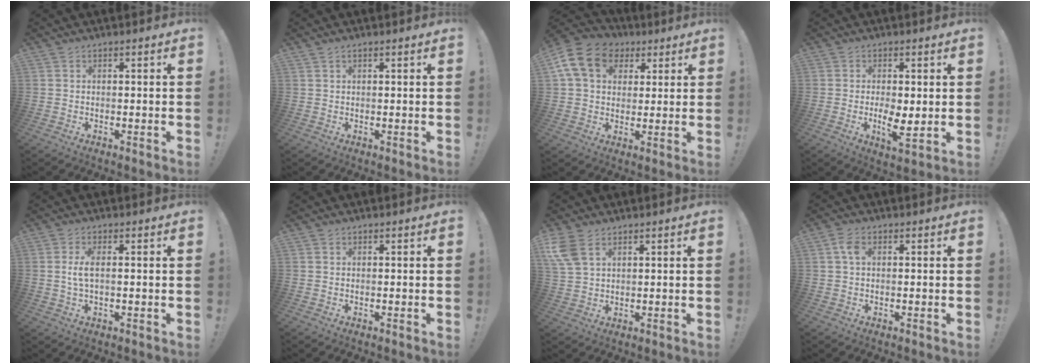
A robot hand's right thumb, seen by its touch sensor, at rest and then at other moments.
{"total": 0.6, "force": [0.4, 0.1, 0.4], "torque": [-0.013, 0.002, 0.009]}
{"total": 15.5, "force": [5.3, 11.7, 8.6], "torque": [-0.143, -0.007, 0.104]}
{"total": 6.3, "force": [-0.4, 2.5, 5.7], "torque": [-0.094, -0.010, -0.005]}
{"total": 4.3, "force": [0.3, 1.5, 4.1], "torque": [-0.074, -0.003, 0.002]}
{"total": 0.0}
{"total": 7.0, "force": [3.6, 3.9, 4.6], "torque": [-0.096, -0.011, 0.071]}
{"total": 3.4, "force": [0.7, 1.9, 2.7], "torque": [-0.049, 0.004, 0.012]}